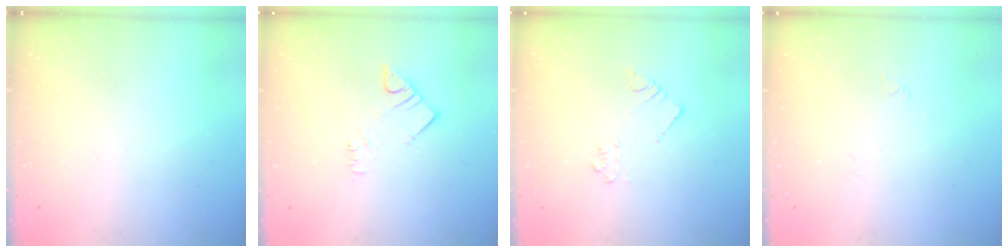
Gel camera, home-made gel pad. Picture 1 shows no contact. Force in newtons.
{"total": 3.1, "press": 3.0, "slide": 0.4}
{"total": 2.5, "press": 2.5, "slide": 0.2}
{"total": 1.7, "press": 1.6, "slide": 0.4}